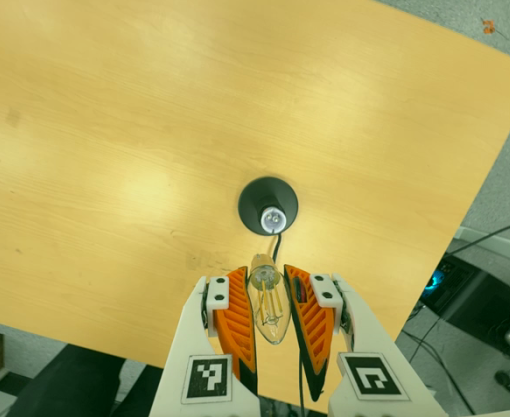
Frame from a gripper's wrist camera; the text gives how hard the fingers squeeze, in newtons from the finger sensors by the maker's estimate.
{"total": 19.5, "left": 19.8, "right": 19.3}